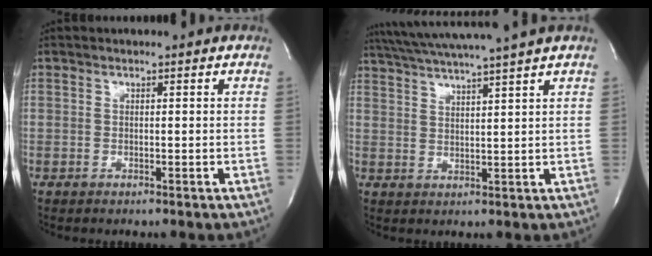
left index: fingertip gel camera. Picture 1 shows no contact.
{"total": 11.4, "force": [9.7, -2.1, 5.5], "torque": [-0.100, 0.002, 0.147]}